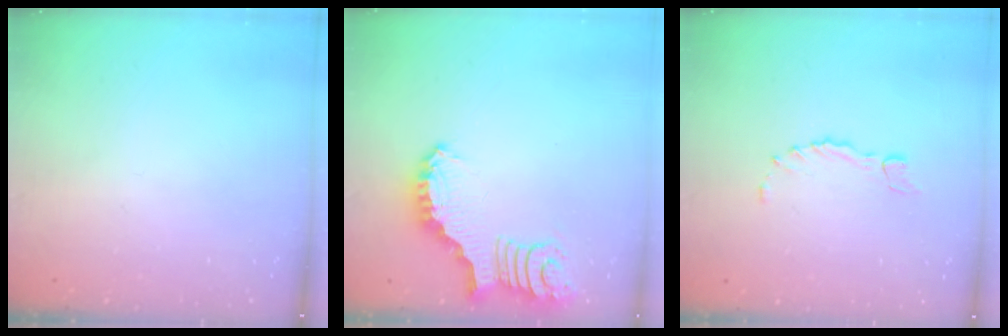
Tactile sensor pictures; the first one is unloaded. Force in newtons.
{"total": 3.2, "press": 3.1, "slide": 0.6}
{"total": 1.0, "press": 1.0, "slide": 0.3}